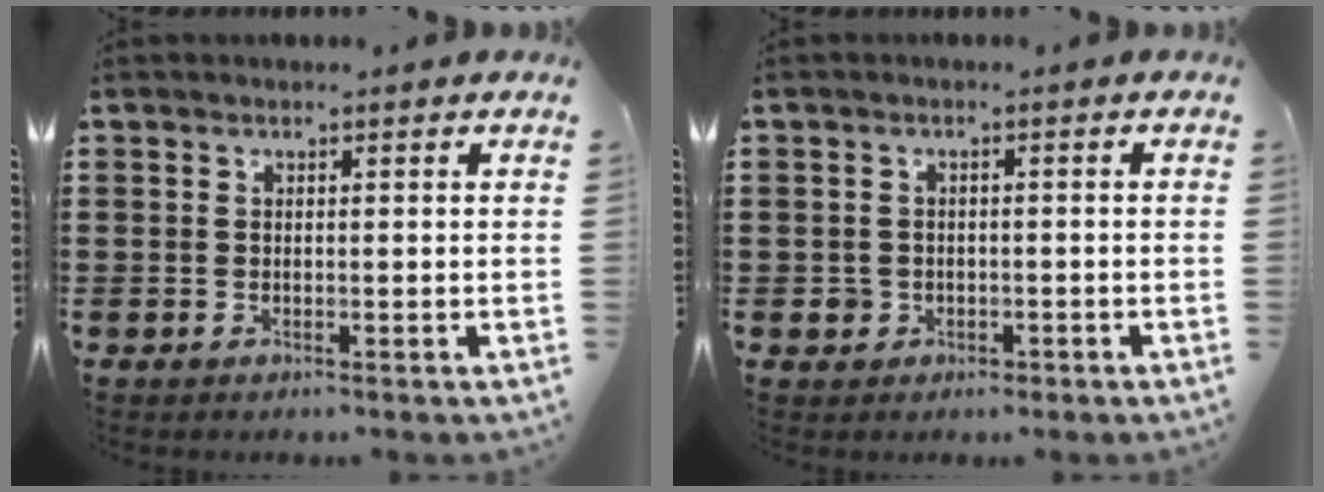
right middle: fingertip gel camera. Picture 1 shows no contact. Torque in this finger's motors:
{"motor_torque": [0.92, 0.64, 0.07, 0.03]}